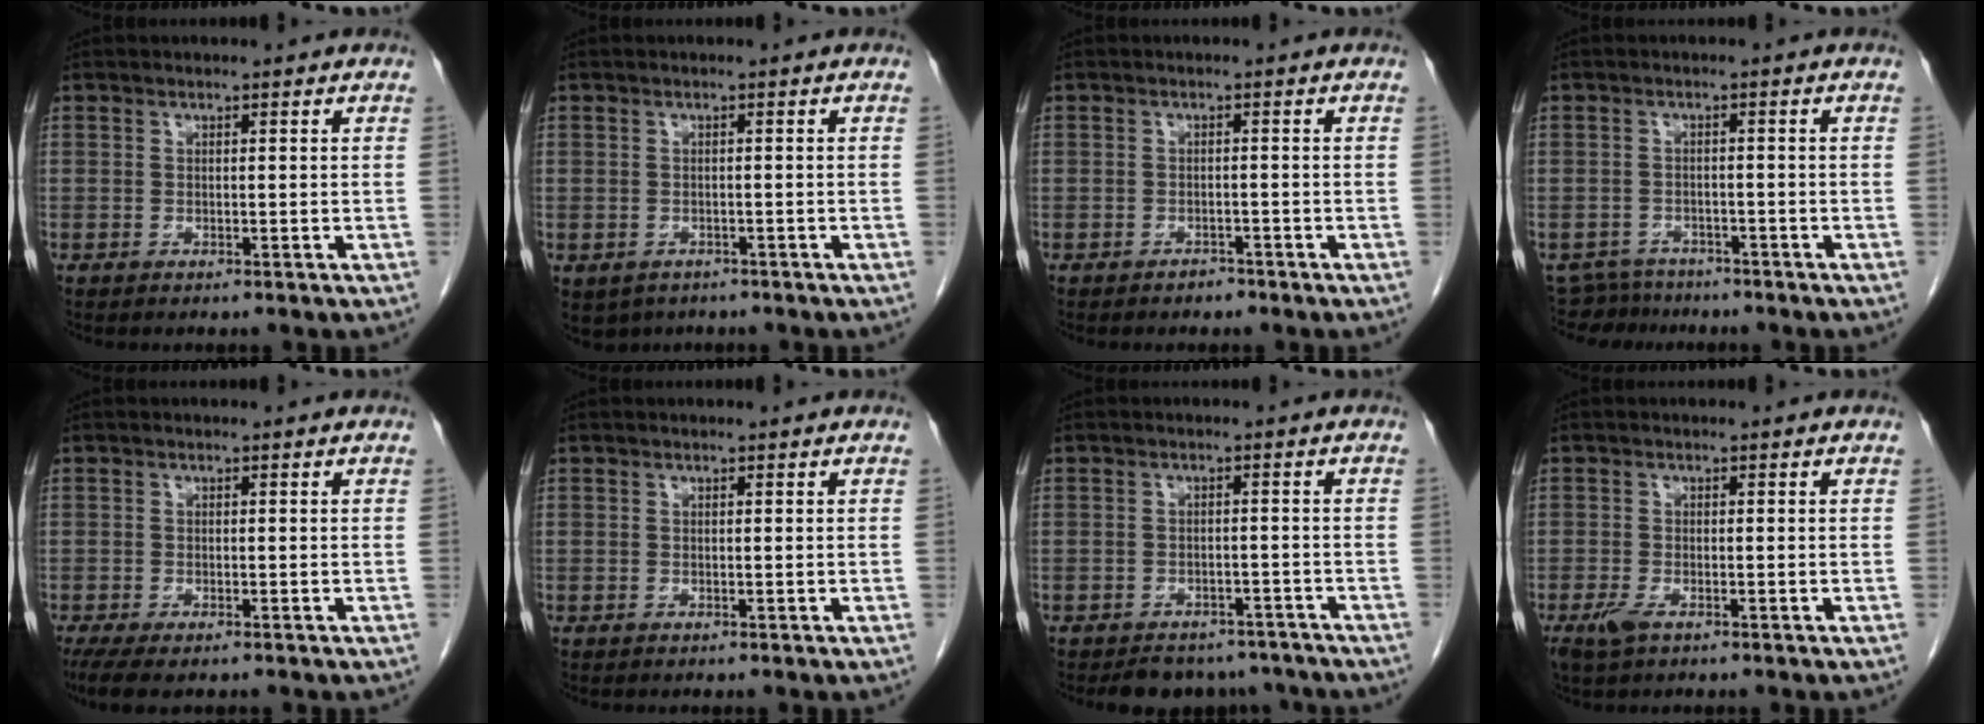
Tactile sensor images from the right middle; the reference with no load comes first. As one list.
[{"total": 4.3, "force": [-2.8, 3.1, 1.0], "torque": [-0.013, 0.002, -0.037]}, {"total": 1.3, "force": [-1.1, 0.6, 0.2], "torque": [-0.009, 0.001, -0.017]}, {"total": 4.6, "force": [-4.3, 1.6, -0.8], "torque": [0.012, 0.001, -0.070]}, {"total": 5.3, "force": [-3.8, 1.7, 3.3], "torque": [-0.058, -0.016, -0.062]}, {"total": 0.0}, {"total": 8.1, "force": [-7.2, 3.5, 1.0], "torque": [0.000, 0.007, -0.087]}, {"total": 2.5, "force": [-1.5, 1.0, 1.8], "torque": [-0.044, -0.004, -0.024]}]